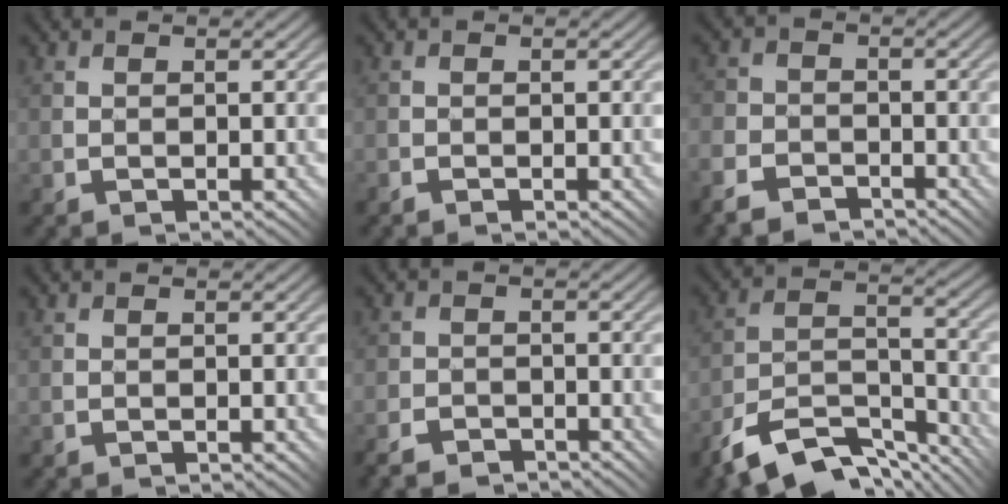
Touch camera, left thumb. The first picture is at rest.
{"total": 1.0, "force": [-0.8, 0.3, 0.3], "torque": [-0.005, 0.000, -0.018]}
{"total": 4.8, "force": [-3.8, 2.3, 1.6], "torque": [-0.040, -0.003, -0.083]}
{"total": 0.0}
{"total": 3.4, "force": [-2.9, 1.5, 0.9], "torque": [-0.019, 0.001, -0.058]}
{"total": 10.9, "force": [-8.6, 3.6, 5.5], "torque": [-0.105, -0.001, -0.159]}